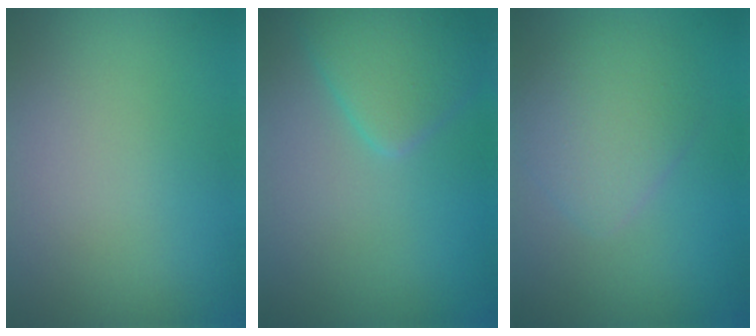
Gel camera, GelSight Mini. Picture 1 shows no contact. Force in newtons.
{"total": 3.9, "press": 3.9, "slide": 0.2}
{"total": 3.7, "press": 3.7, "slide": 0.0}